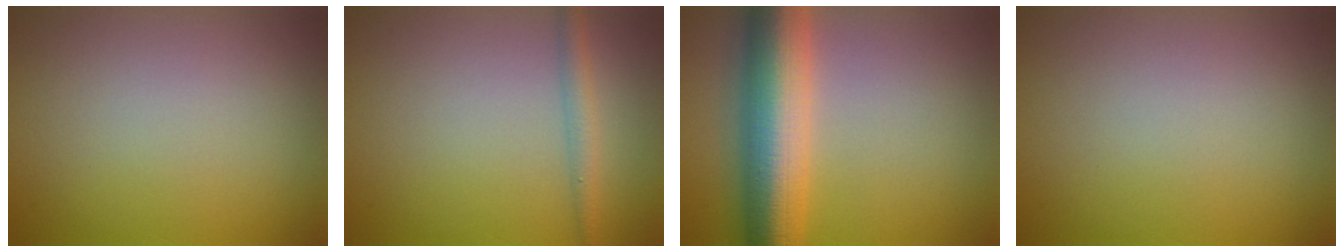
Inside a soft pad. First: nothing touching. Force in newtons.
{"total": 2.0, "press": 2.0, "slide": 0.0}
{"total": 10.7, "press": 10.6, "slide": 0.2}
{"total": 0.0}